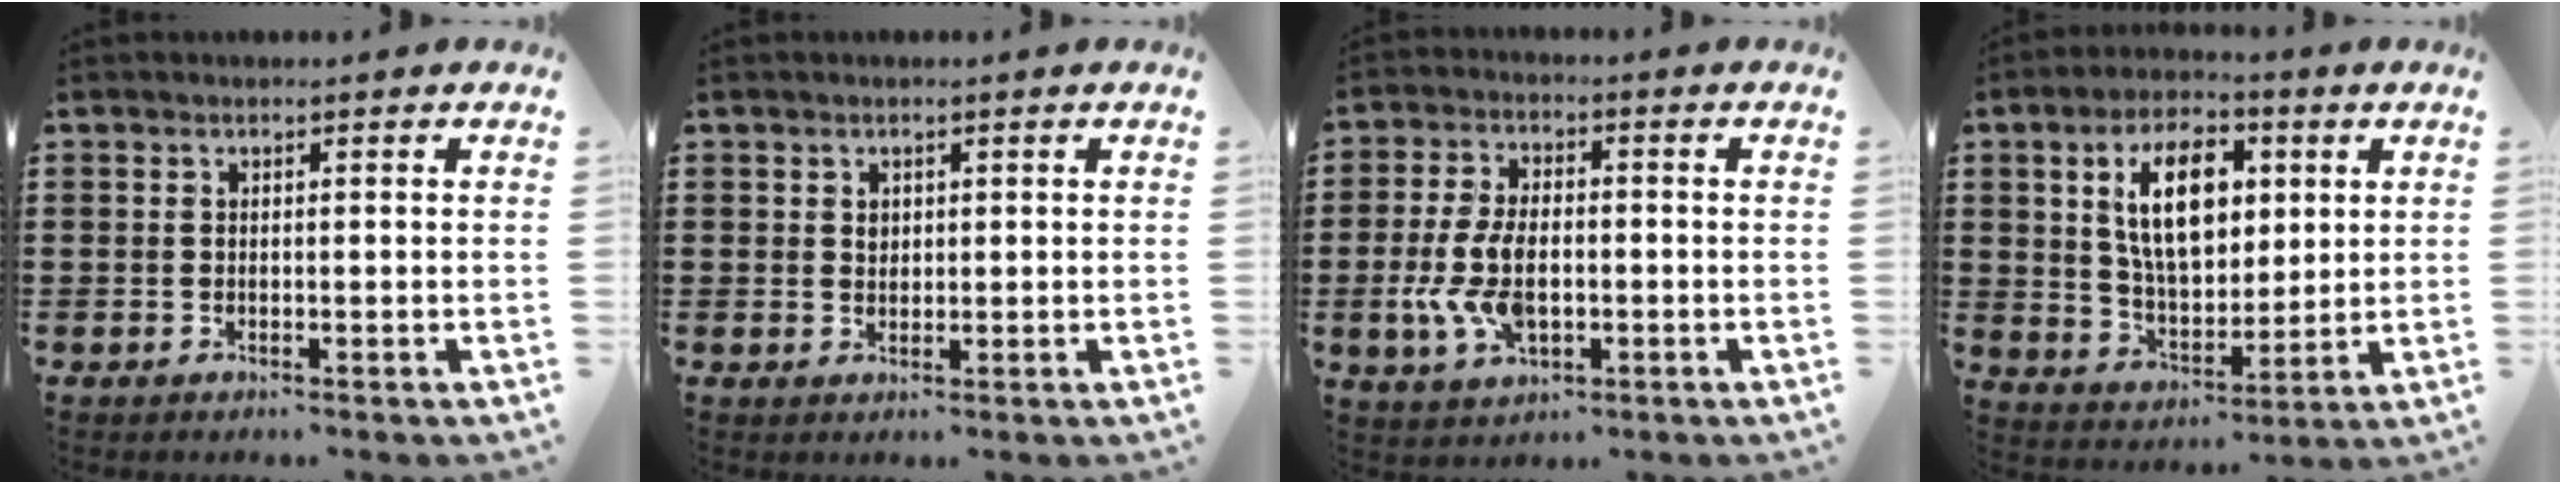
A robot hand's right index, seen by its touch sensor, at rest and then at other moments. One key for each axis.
{"total": 1.2, "fx": 0.5, "fy": 0.9, "fz": 0.5, "tx": -0.012, "ty": 0.003, "tz": 0.010}
{"total": 8.4, "fx": -1.6, "fy": 4.4, "fz": 6.9, "tx": -0.161, "ty": -0.001, "tz": -0.033}
{"total": 11.7, "fx": 3.6, "fy": 6.3, "fz": 9.1, "tx": -0.181, "ty": 0.014, "tz": 0.061}